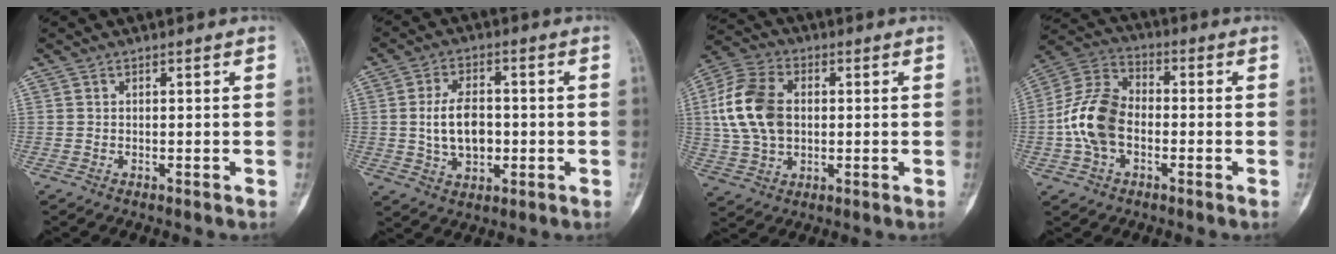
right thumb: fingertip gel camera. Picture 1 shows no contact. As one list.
[{"total": 9.0, "force": [-0.5, 5.6, 7.0], "torque": [-0.108, 0.004, -0.005]}, {"total": 14.4, "force": [1.4, 9.7, 10.5], "torque": [-0.201, 0.011, 0.024]}, {"total": 12.8, "force": [-2.1, 8.5, 9.3], "torque": [-0.181, 0.035, -0.050]}]